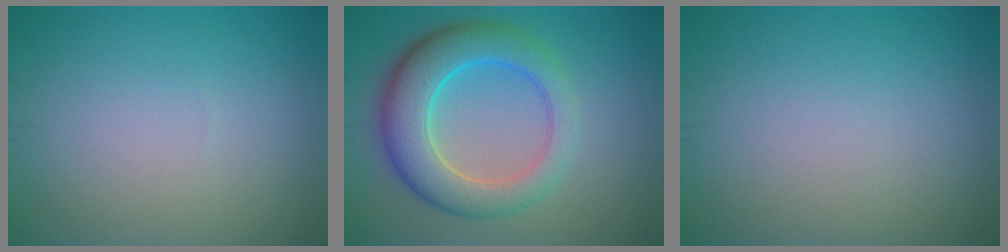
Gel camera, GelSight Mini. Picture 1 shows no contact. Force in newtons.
{"total": 7.6, "press": 7.6, "slide": 0.2}
{"total": 0.0}